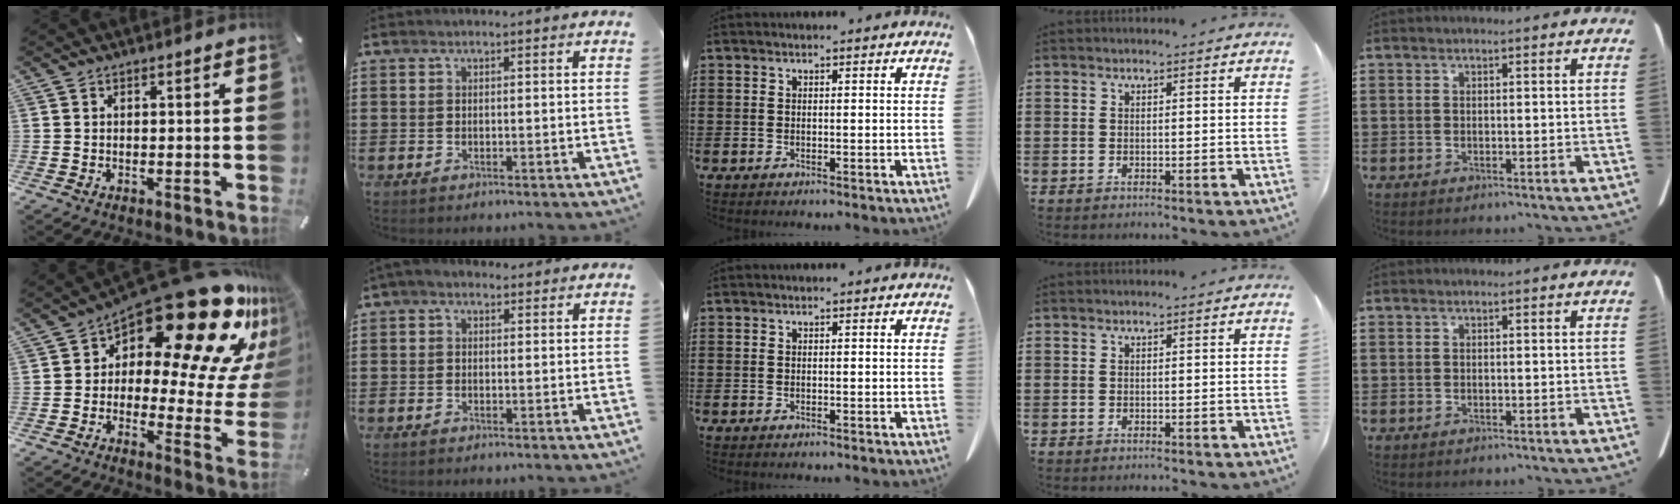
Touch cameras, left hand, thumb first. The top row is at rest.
{"thumb": {"total": 25.3, "force": [15.4, 10.6, 17.1], "torque": [-0.217, -0.141, 0.259]}, "index": {"total": 1.6, "force": [0.7, 1.0, 1.0], "torque": [-0.020, 0.007, 0.013]}}